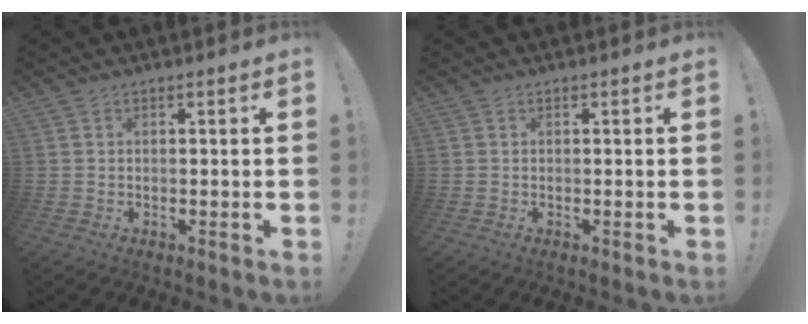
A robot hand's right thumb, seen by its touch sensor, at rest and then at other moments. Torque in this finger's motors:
{"motor_torque": [0.34, -0.20, 0.01, 0.01, -0.09]}